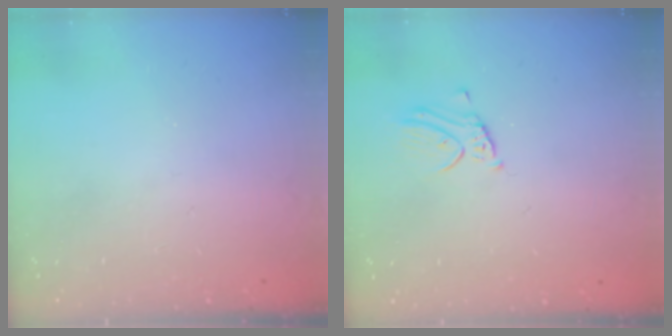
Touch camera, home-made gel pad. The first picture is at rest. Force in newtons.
{"total": 3.5, "press": 3.5, "slide": 0.1}